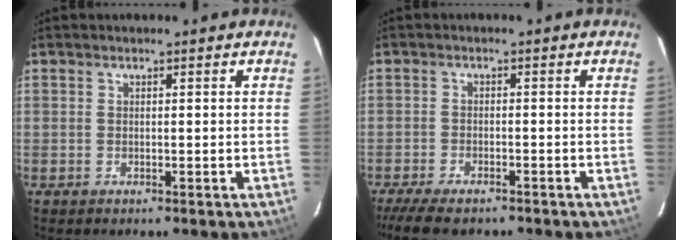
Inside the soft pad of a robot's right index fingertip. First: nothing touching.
{"total": 8.6, "force": [-7.1, 2.5, 4.2], "torque": [-0.107, -0.027, -0.124]}